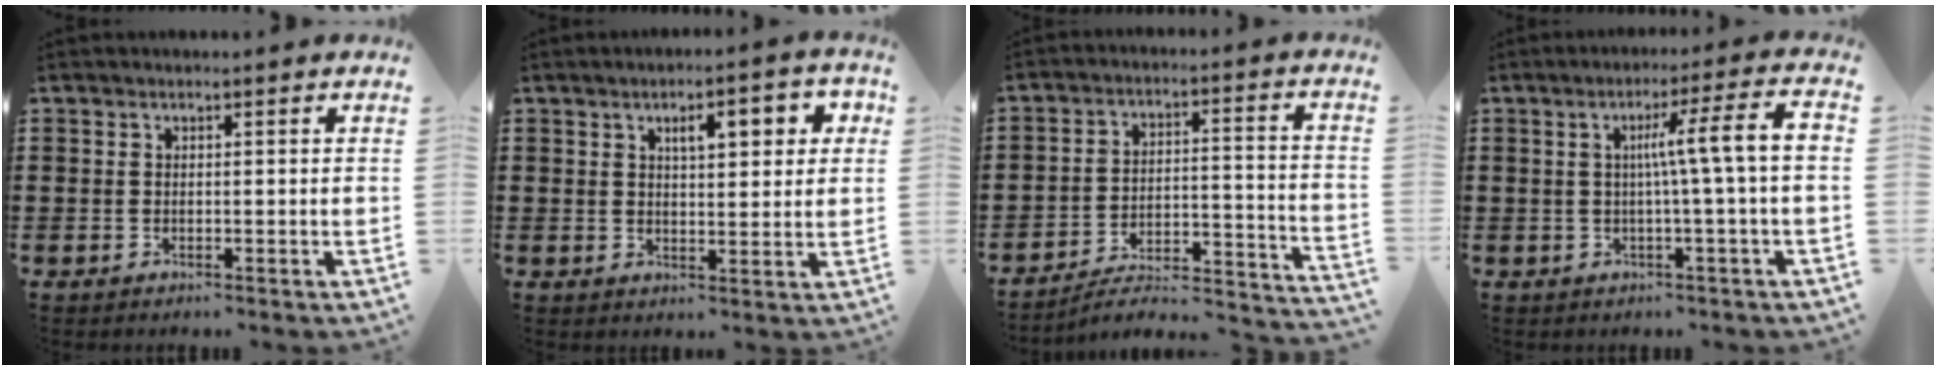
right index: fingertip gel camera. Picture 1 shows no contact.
{"total": 4.9, "force": [2.0, 1.8, 4.1], "torque": [-0.062, 0.000, 0.025]}
{"total": 3.4, "force": [-2.9, 0.4, 1.7], "torque": [-0.039, -0.020, -0.067]}
{"total": 7.5, "force": [0.0, -0.5, 7.5], "torque": [-0.136, -0.002, -0.010]}